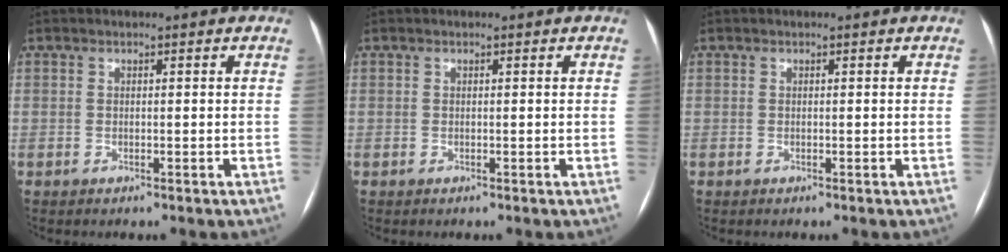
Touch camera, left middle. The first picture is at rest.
{"total": 0.0}
{"total": 0.0}